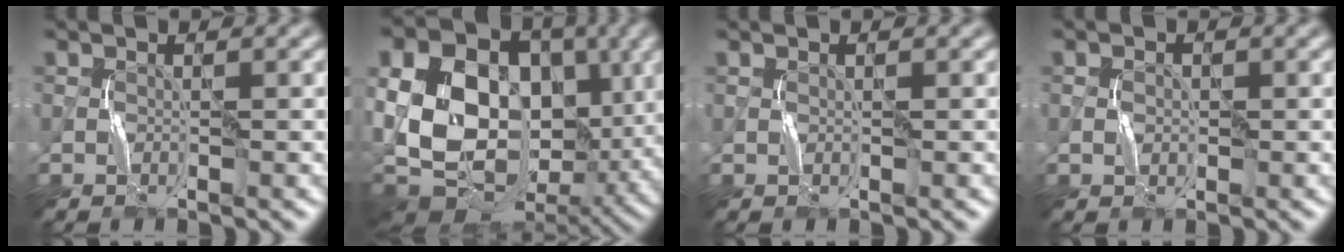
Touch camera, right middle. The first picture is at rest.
{"total": 17.6, "force": [1.1, 13.0, 11.8], "torque": [-0.236, 0.010, 0.018]}
{"total": 0.0}
{"total": 1.0, "force": [-0.1, 0.8, 0.5], "torque": [-0.010, 0.002, -0.002]}